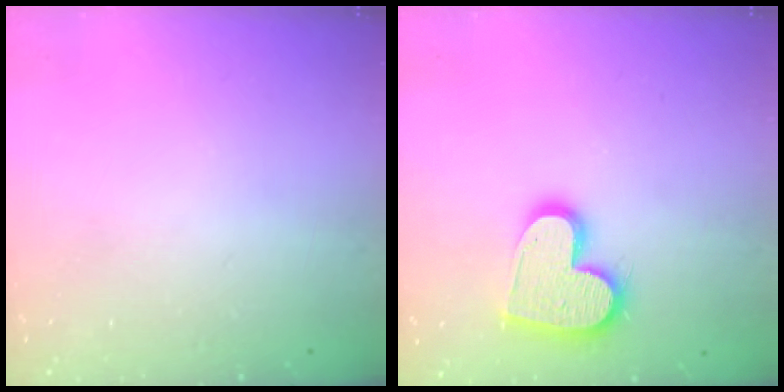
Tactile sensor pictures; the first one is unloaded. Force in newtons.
{"total": 15.2, "press": 15.2, "slide": 0.9}